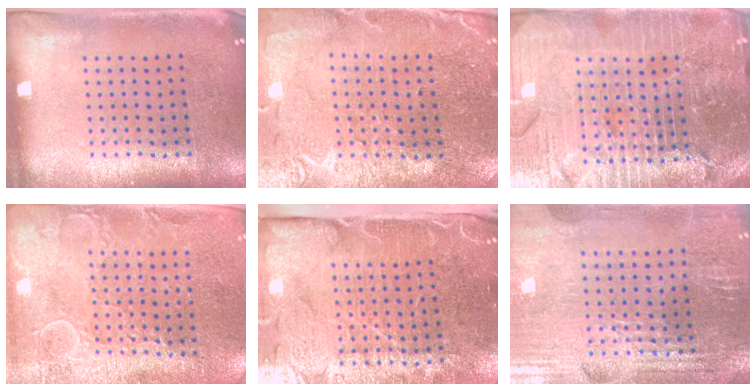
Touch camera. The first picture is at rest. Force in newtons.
{"total": 1.0, "press": 1.0, "slide": 0.2}
{"total": 5.9, "press": 5.3, "slide": 2.7}
{"total": 2.7, "press": 2.6, "slide": 0.7}
{"total": 4.9, "press": 4.1, "slide": 2.7}
{"total": 2.9, "press": 2.8, "slide": 0.5}